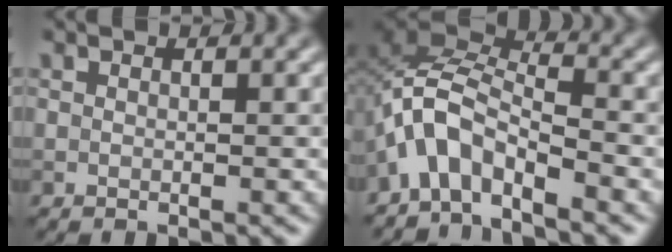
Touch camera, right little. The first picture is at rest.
{"total": 5.0, "force": [-3.3, 2.3, 3.0], "torque": [-0.048, 0.009, -0.076]}